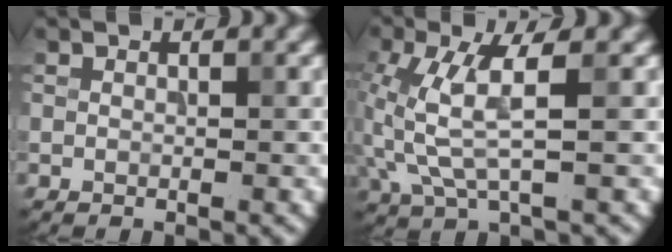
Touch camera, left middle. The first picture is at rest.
{"total": 4.8, "force": [0.6, 1.2, 4.6], "torque": [-0.128, 0.000, 0.014]}